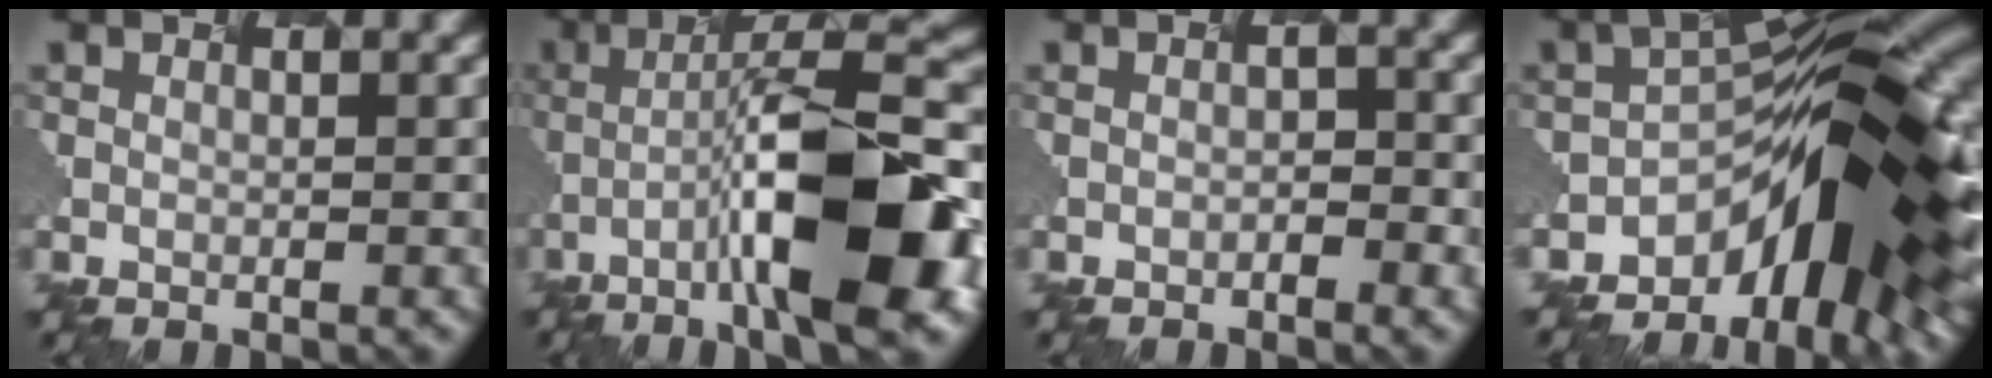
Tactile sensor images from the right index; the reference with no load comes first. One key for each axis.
{"total": 12.1, "fx": -5.1, "fy": 2.2, "fz": 10.8, "tx": -0.193, "ty": 0.004, "tz": -0.060}
{"total": 1.2, "fx": -1.1, "fy": -0.6, "fz": -0.1, "tx": -0.015, "ty": -0.001, "tz": -0.001}
{"total": 11.7, "fx": -7.0, "fy": 3.8, "fz": 8.6, "tx": -0.126, "ty": -0.001, "tz": -0.106}